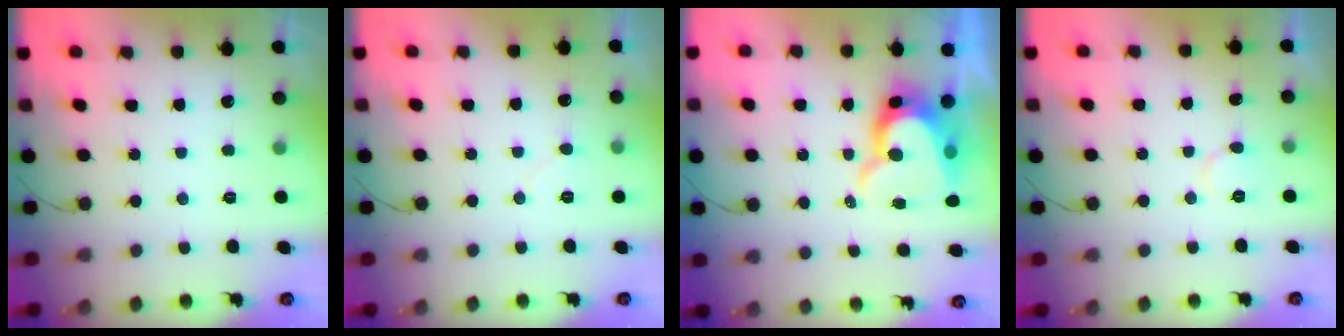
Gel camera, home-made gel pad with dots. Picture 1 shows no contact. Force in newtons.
{"total": 4.5, "press": 4.5, "slide": 0.3}
{"total": 11.5, "press": 11.5, "slide": 0.9}
{"total": 3.6, "press": 3.6, "slide": 0.5}